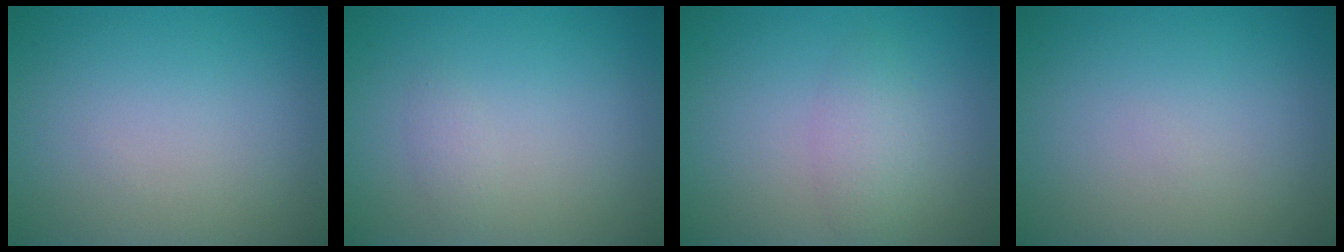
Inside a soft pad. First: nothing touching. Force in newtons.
{"total": 0.9, "press": 0.9, "slide": 0.1}
{"total": 2.3, "press": 2.3, "slide": 0.0}
{"total": 0.0}